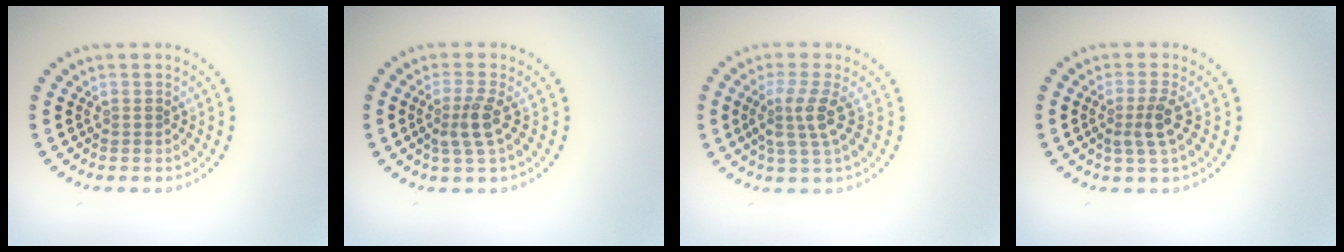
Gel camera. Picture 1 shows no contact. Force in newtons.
{"total": 2.4, "press": 1.8, "slide": 1.5}
{"total": 2.8, "press": 2.1, "slide": 1.8}
{"total": 2.3, "press": 1.8, "slide": 1.5}